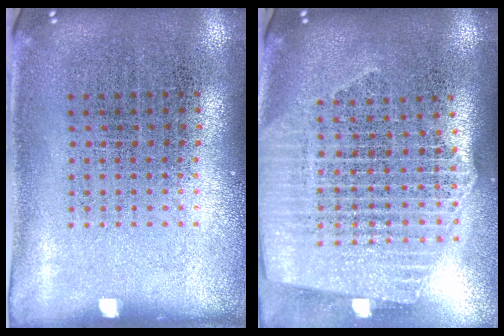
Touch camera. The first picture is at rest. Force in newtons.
{"total": 2.5, "press": 2.1, "slide": 1.3}